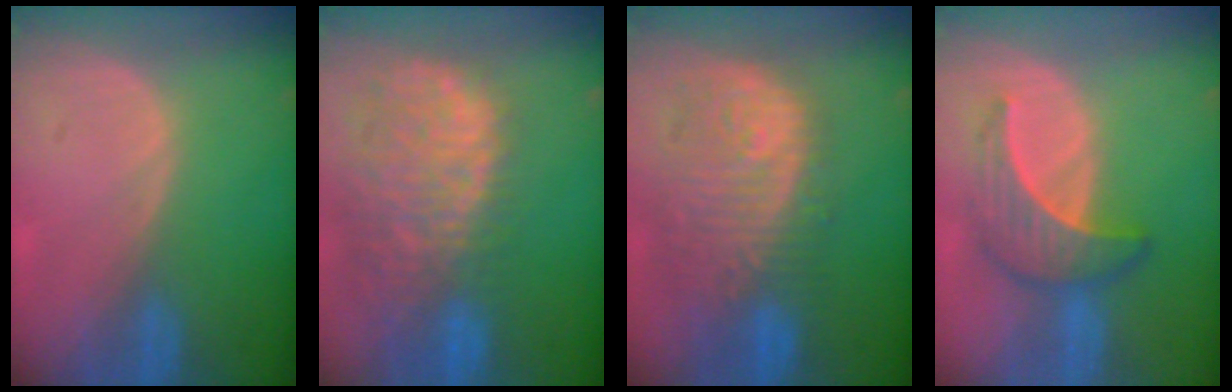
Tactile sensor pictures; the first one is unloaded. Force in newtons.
{"total": 13.7, "press": 11.2, "slide": 7.9}
{"total": 12.0, "press": 10.7, "slide": 5.5}
{"total": 6.4, "press": 6.3, "slide": 1.0}